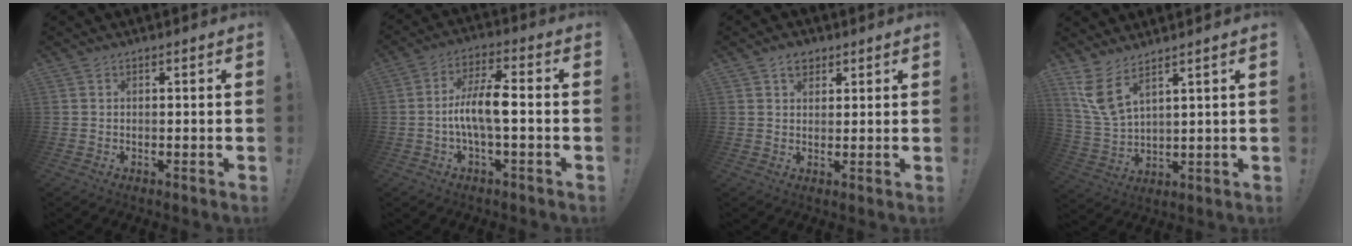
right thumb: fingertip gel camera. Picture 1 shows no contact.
{"total": 10.1, "force": [-1.5, 2.7, 9.6], "torque": [-0.181, 0.009, -0.028]}
{"total": 4.3, "force": [2.8, 2.9, 1.4], "torque": [-0.005, -0.009, 0.047]}
{"total": 8.5, "force": [5.8, 2.8, 5.5], "torque": [-0.124, -0.027, 0.114]}